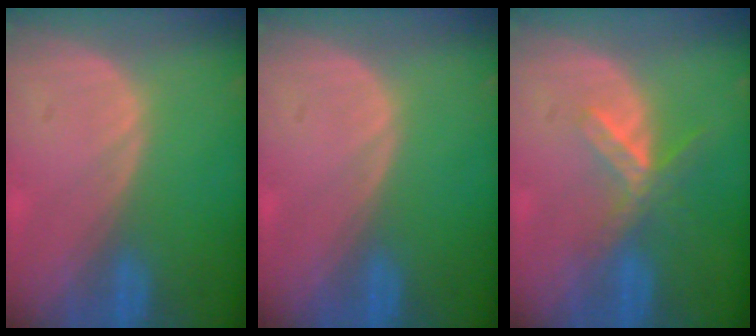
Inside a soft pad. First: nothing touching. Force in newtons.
{"total": 0.0}
{"total": 5.5, "press": 4.9, "slide": 2.6}